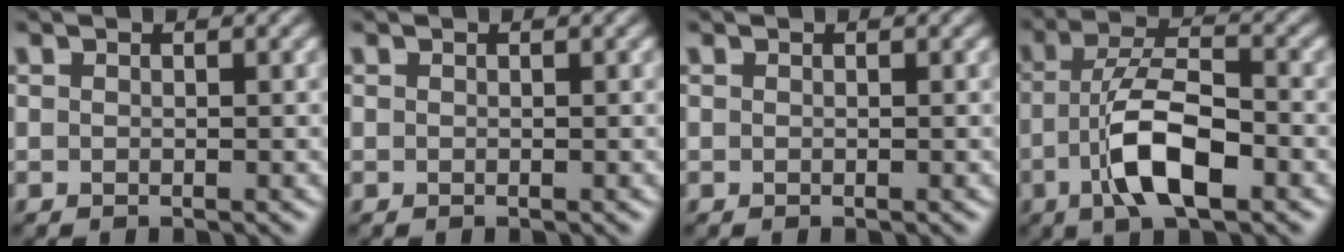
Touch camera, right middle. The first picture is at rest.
{"total": 0.0}
{"total": 0.0}
{"total": 7.0, "force": [-2.6, 2.5, 6.0], "torque": [-0.115, 0.008, -0.049]}